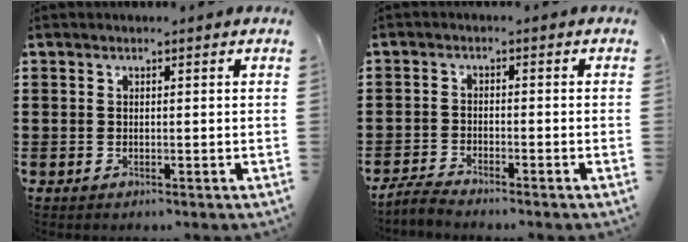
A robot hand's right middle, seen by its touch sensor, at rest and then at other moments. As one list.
[{"total": 2.5, "force": [-2.4, 0.1, 0.6], "torque": [-0.026, -0.001, -0.055]}]